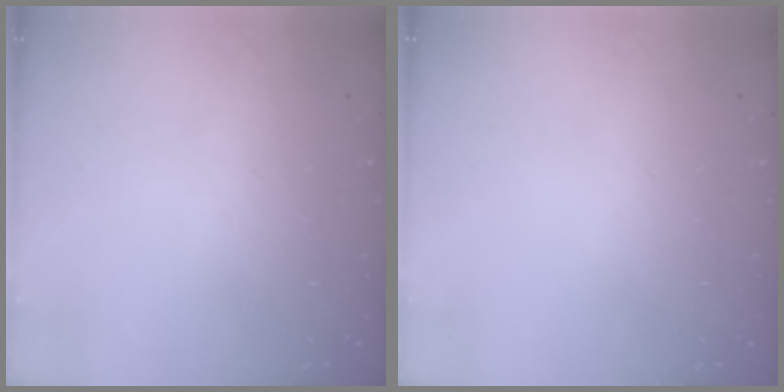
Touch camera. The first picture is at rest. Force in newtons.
{"total": 0.0}